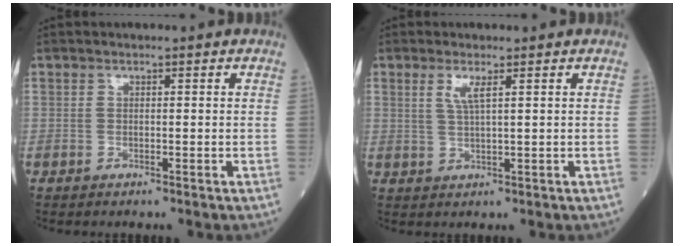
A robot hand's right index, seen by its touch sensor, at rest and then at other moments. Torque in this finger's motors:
{"motor_torque": [0.32, 0.04, 0.13, 0.03]}